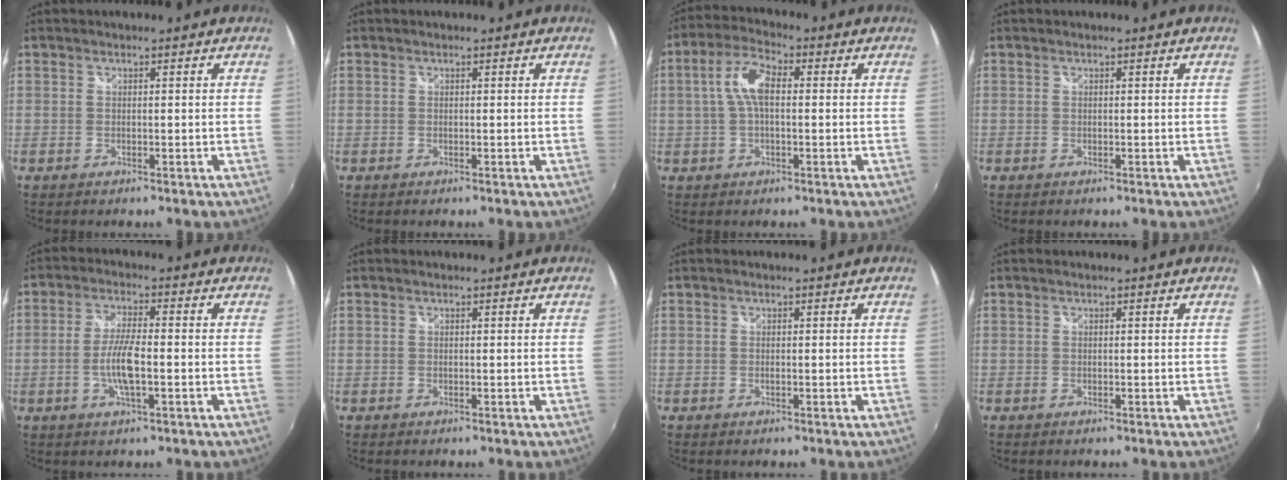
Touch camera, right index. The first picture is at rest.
{"total": 0.0}
{"total": 7.1, "force": [0.5, 3.1, 6.4], "torque": [-0.131, 0.018, 0.007]}
{"total": 0.0}
{"total": 6.5, "force": [-1.6, 1.1, 6.1], "torque": [-0.124, -0.001, -0.032]}
{"total": 0.0}
{"total": 0.0}
{"total": 0.0}